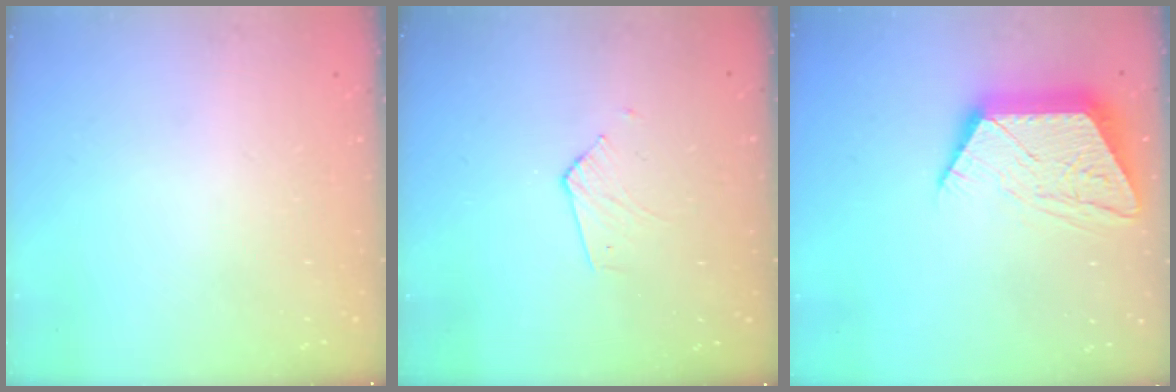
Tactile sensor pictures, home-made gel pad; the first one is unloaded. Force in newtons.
{"total": 2.9, "press": 2.9, "slide": 0.2}
{"total": 14.2, "press": 14.2, "slide": 1.1}